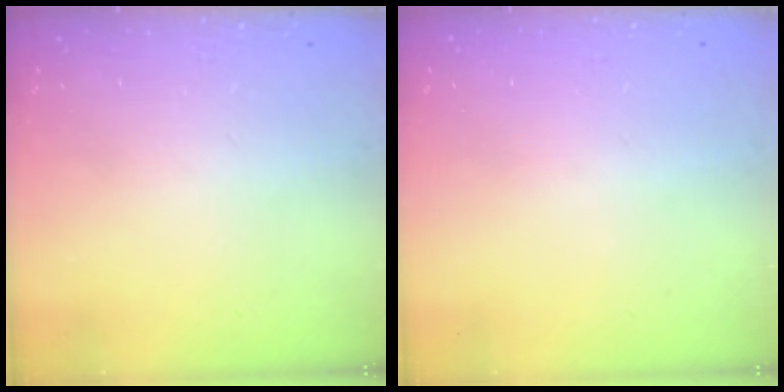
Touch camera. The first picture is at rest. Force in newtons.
{"total": 0.8, "press": 0.8, "slide": 0.1}